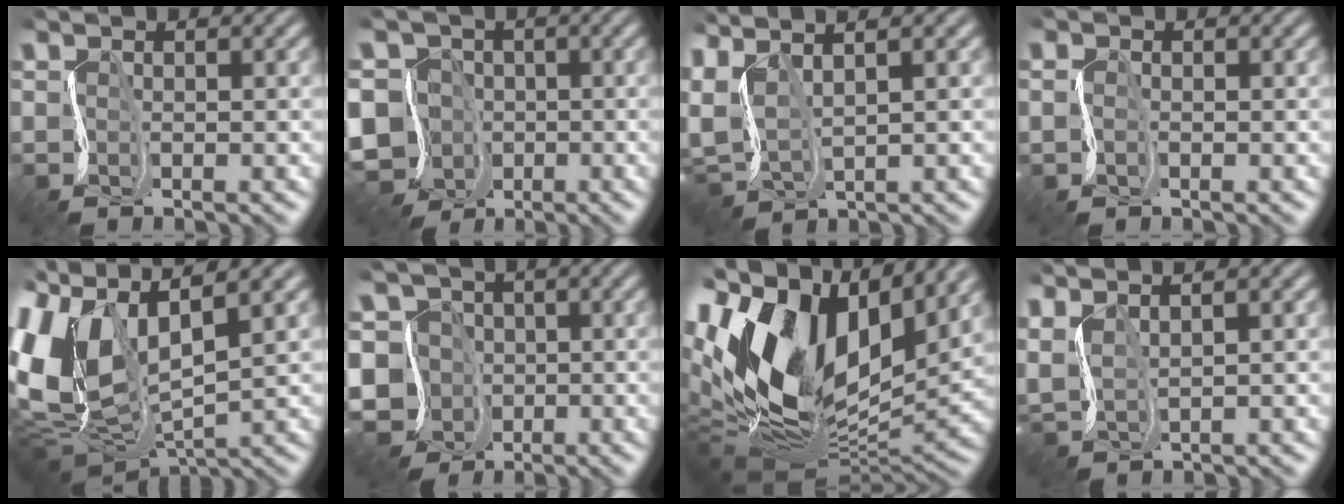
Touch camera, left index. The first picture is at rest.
{"total": 10.9, "force": [-5.4, 8.5, 4.2], "torque": [-0.081, -0.018, -0.115]}
{"total": 5.9, "force": [2.0, 2.3, 5.0], "torque": [-0.111, 0.013, 0.042]}
{"total": 0.8, "force": [-0.3, 0.7, 0.3], "torque": [-0.008, -0.006, -0.003]}
{"total": 11.0, "force": [3.2, 5.9, 8.7], "torque": [-0.209, -0.006, 0.060]}
{"total": 9.7, "force": [-4.0, 8.3, 3.3], "torque": [-0.066, 0.002, -0.105]}
{"total": 17.2, "force": [2.8, 9.8, 13.8], "torque": [-0.293, 0.006, 0.045]}
{"total": 5.8, "force": [3.3, 2.5, 4.1], "torque": [-0.109, 0.029, 0.060]}